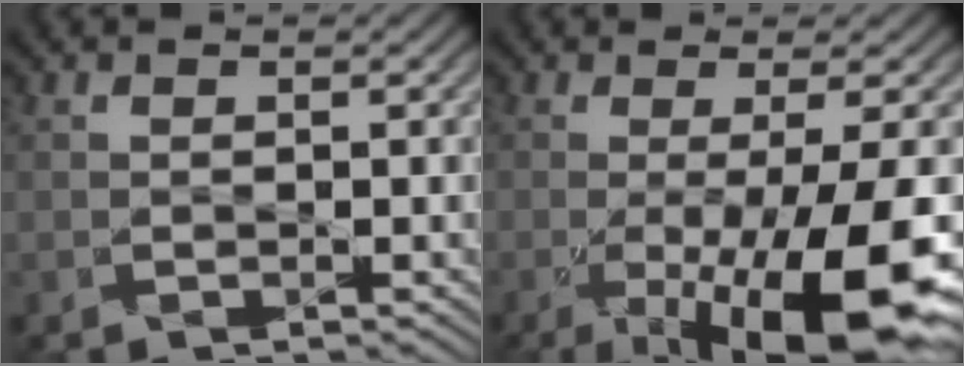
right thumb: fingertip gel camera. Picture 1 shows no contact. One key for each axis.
{"total": 13.6, "fx": -5.2, "fy": 3.1, "fz": 12.2, "tx": -0.209, "ty": -0.034, "tz": -0.070}